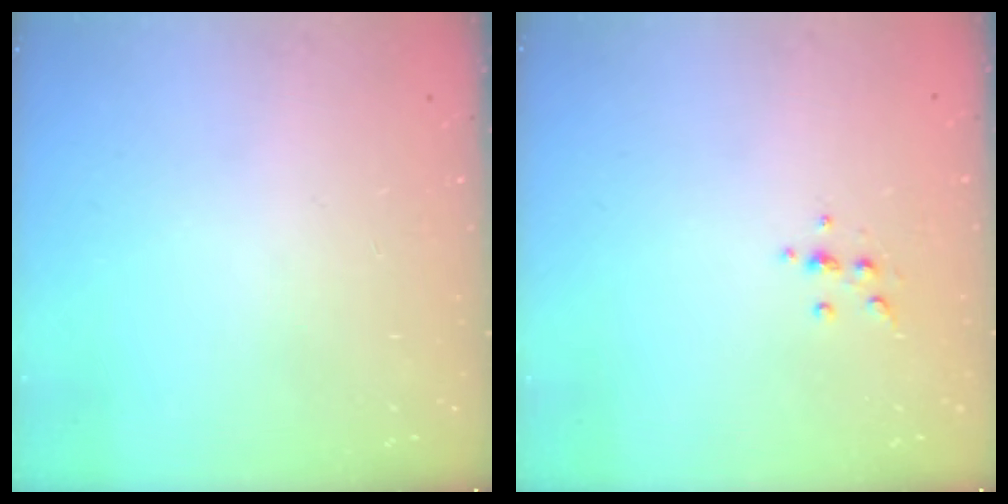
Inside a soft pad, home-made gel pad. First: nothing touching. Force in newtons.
{"total": 3.5, "press": 3.3, "slide": 1.0}